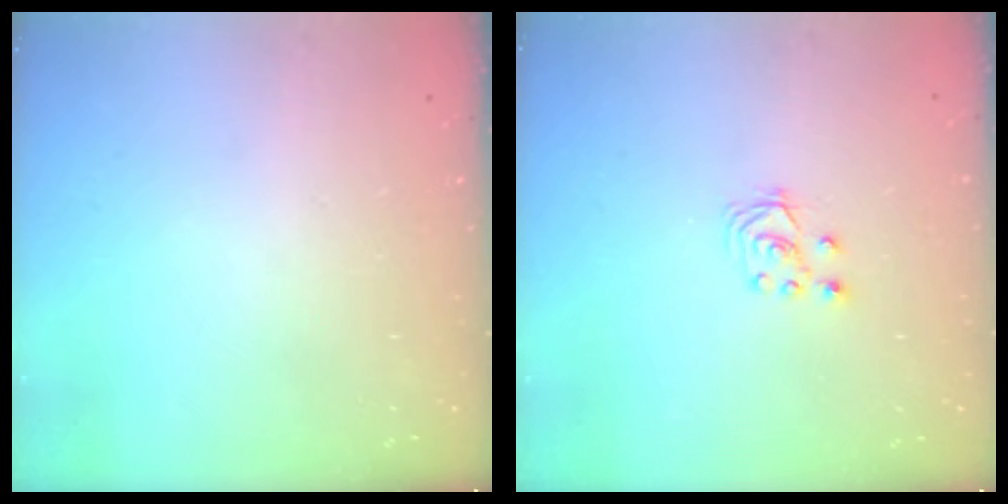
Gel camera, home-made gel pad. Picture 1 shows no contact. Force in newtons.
{"total": 2.8, "press": 2.7, "slide": 0.7}